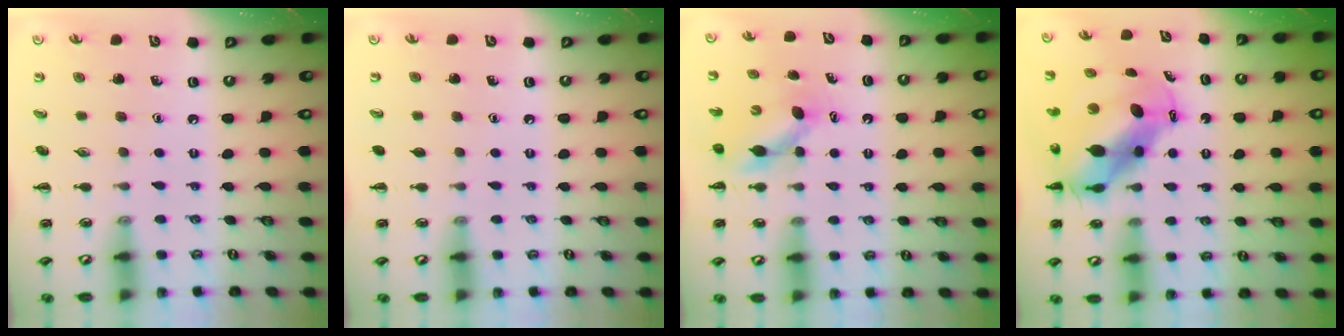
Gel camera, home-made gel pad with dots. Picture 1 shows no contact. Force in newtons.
{"total": 0.0}
{"total": 5.1, "press": 4.9, "slide": 1.1}
{"total": 9.7, "press": 9.3, "slide": 2.8}